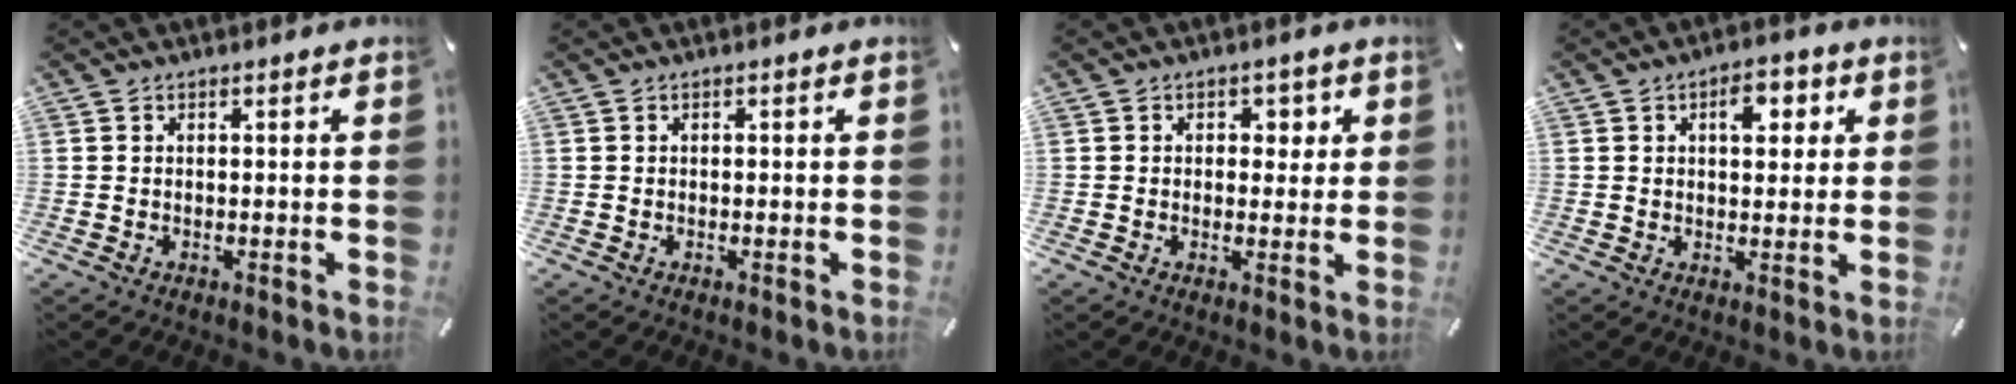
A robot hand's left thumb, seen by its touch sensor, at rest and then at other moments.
{"total": 0.0}
{"total": 3.0, "force": [0.4, 2.6, 1.5], "torque": [-0.001, -0.004, -0.004]}
{"total": 6.0, "force": [1.9, 3.7, 4.2], "torque": [-0.042, -0.007, 0.021]}